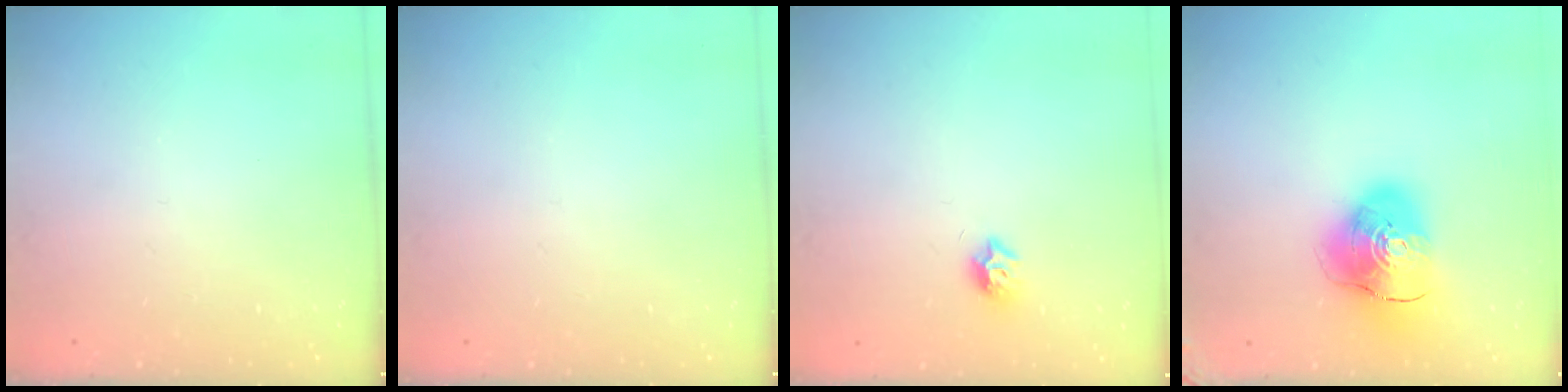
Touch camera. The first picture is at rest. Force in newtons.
{"total": 0.0}
{"total": 6.9, "press": 6.9, "slide": 0.3}
{"total": 14.4, "press": 14.2, "slide": 2.1}